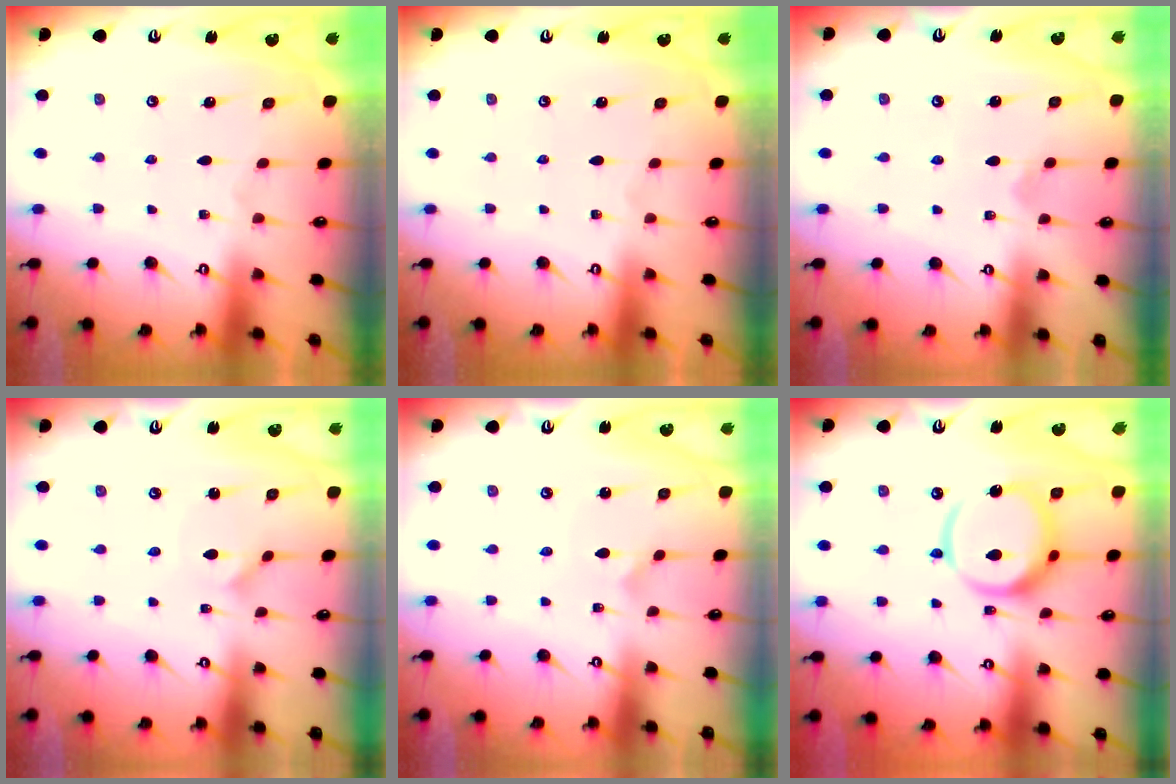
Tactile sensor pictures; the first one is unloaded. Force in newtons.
{"total": 0.0}
{"total": 1.5, "press": 1.5, "slide": 0.4}
{"total": 0.8, "press": 0.8, "slide": 0.2}
{"total": 1.0, "press": 1.0, "slide": 0.0}
{"total": 14.1, "press": 14.0, "slide": 1.8}